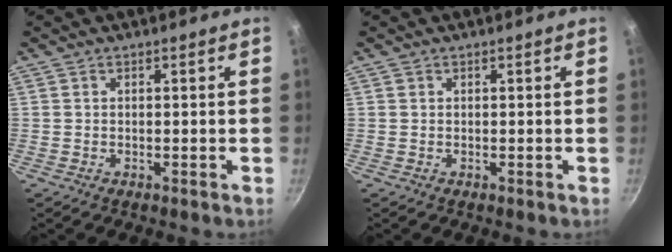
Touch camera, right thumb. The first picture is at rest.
{"total": 0.0}